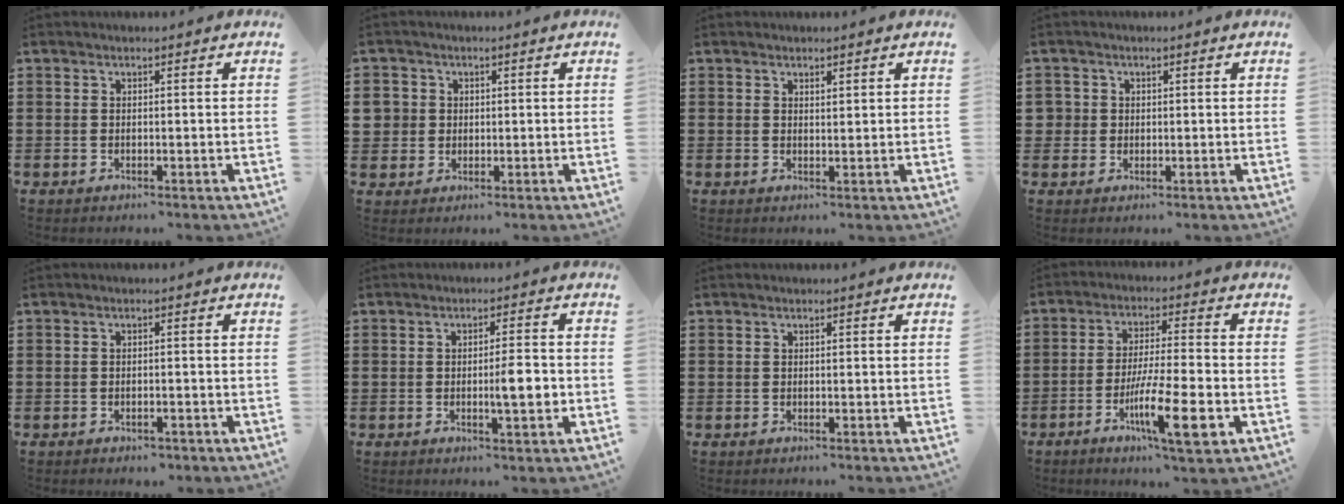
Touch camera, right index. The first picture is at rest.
{"total": 3.4, "force": [0.7, 3.3, 0.6], "torque": [-0.035, 0.009, 0.008]}
{"total": 1.0, "force": [0.9, 0.3, 0.2], "torque": [-0.004, 0.002, 0.017]}
{"total": 2.0, "force": [0.3, 1.9, 0.3], "torque": [-0.015, 0.009, 0.003]}
{"total": 1.2, "force": [-1.1, 0.3, 0.3], "torque": [-0.010, -0.001, -0.022]}
{"total": 4.8, "force": [-0.7, 0.7, 4.7], "torque": [-0.071, -0.003, -0.015]}
{"total": 0.0}
{"total": 11.7, "force": [-4.7, 1.8, 10.5], "torque": [-0.202, -0.010, -0.087]}